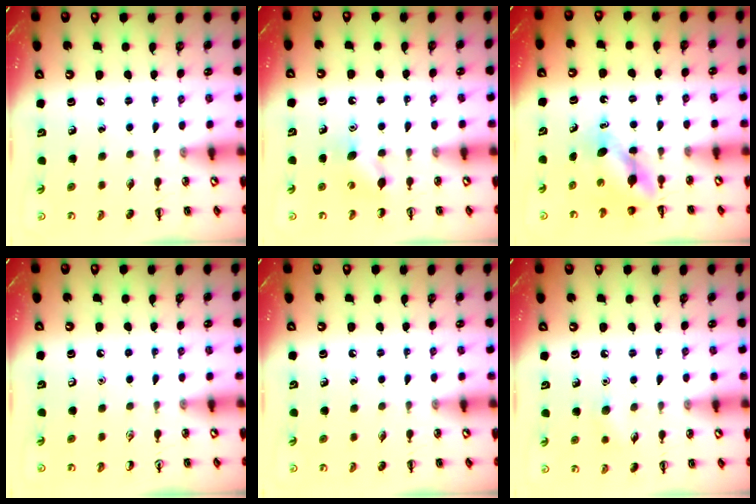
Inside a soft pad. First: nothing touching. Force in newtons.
{"total": 4.7, "press": 4.4, "slide": 1.5}
{"total": 5.3, "press": 5.3, "slide": 0.3}
{"total": 0.0}
{"total": 0.0}
{"total": 4.9, "press": 4.8, "slide": 1.3}